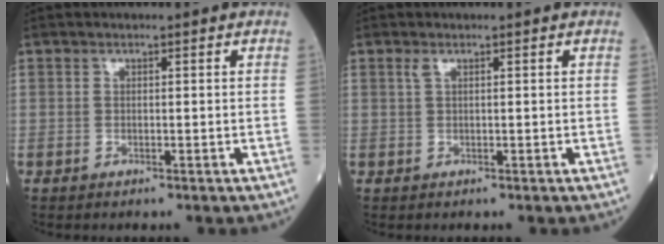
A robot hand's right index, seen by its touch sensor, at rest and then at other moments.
{"total": 0.8, "force": [0.4, 0.1, 0.6], "torque": [-0.021, 0.007, 0.008]}